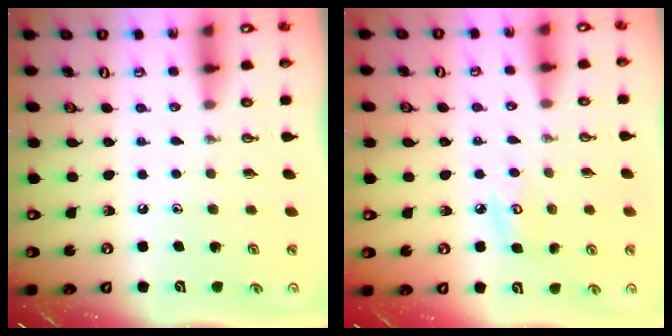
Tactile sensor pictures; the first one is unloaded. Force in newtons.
{"total": 5.7, "press": 5.7, "slide": 0.5}